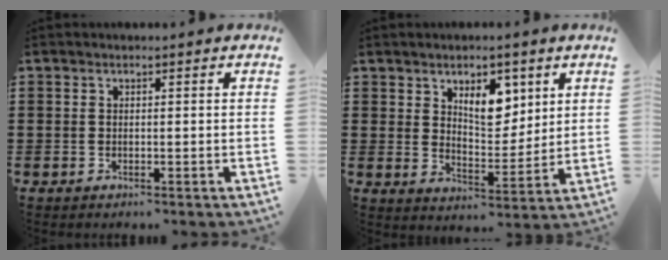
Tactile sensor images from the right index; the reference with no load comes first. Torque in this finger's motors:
{"motor_torque": [0.28, 0.33, 0.18, 0.04]}